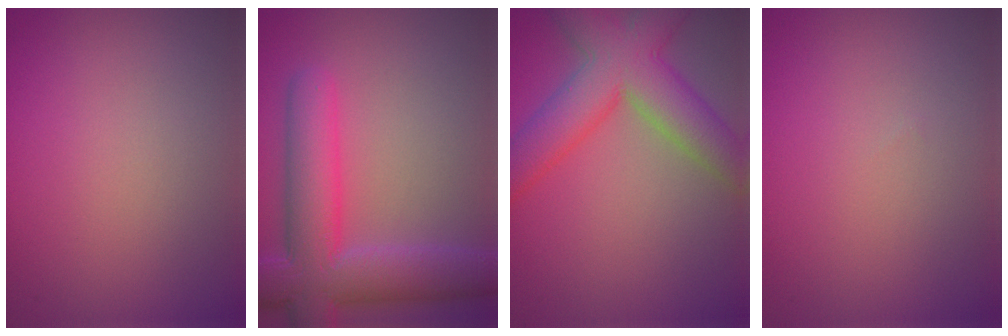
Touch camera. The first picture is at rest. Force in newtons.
{"total": 8.5, "press": 8.5, "slide": 0.7}
{"total": 8.4, "press": 8.4, "slide": 0.3}
{"total": 0.0}